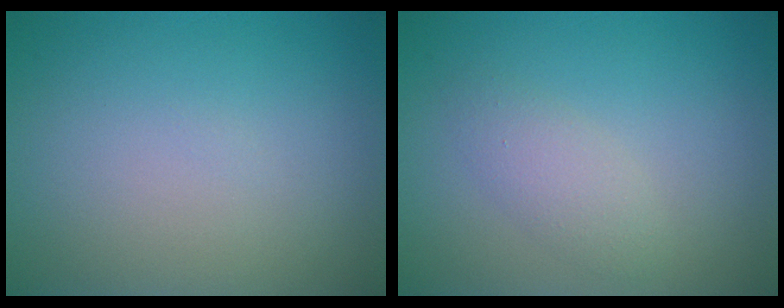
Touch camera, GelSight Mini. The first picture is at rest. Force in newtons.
{"total": 2.0, "press": 2.0, "slide": 0.1}